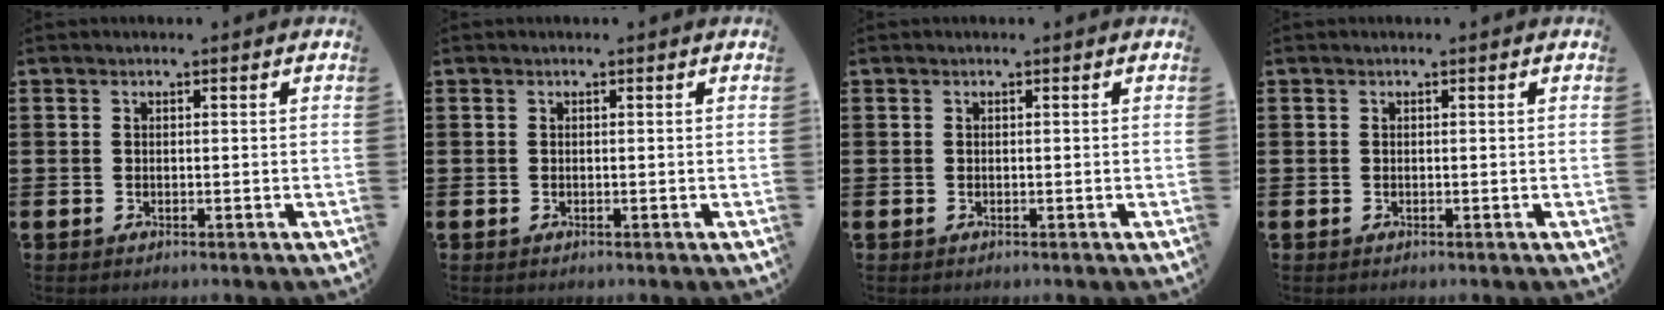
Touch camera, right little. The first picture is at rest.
{"total": 0.0}
{"total": 0.0}
{"total": 0.0}